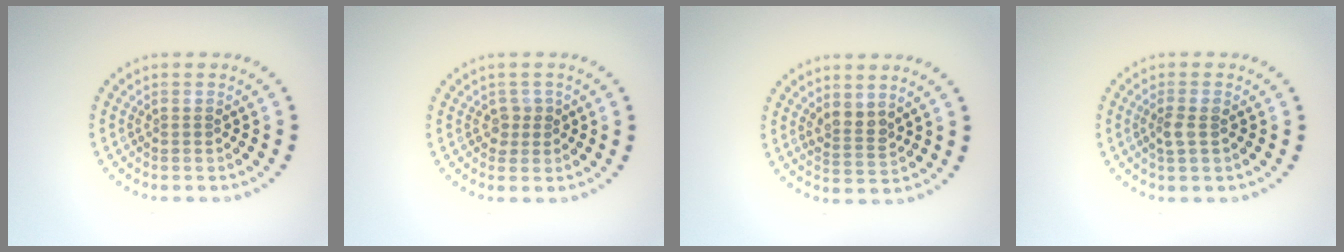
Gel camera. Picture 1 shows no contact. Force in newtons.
{"total": 1.4, "press": 1.1, "slide": 0.9}
{"total": 2.0, "press": 1.6, "slide": 1.2}
{"total": 1.7, "press": 1.6, "slide": 0.5}